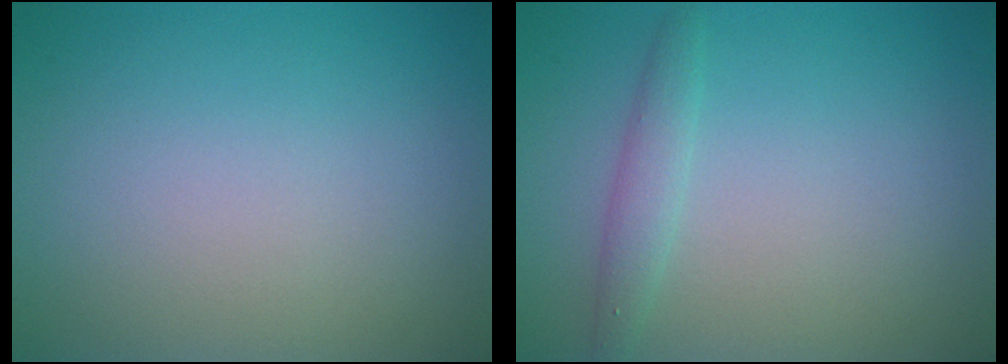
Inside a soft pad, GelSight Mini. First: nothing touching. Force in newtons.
{"total": 1.6, "press": 1.6, "slide": 0.0}